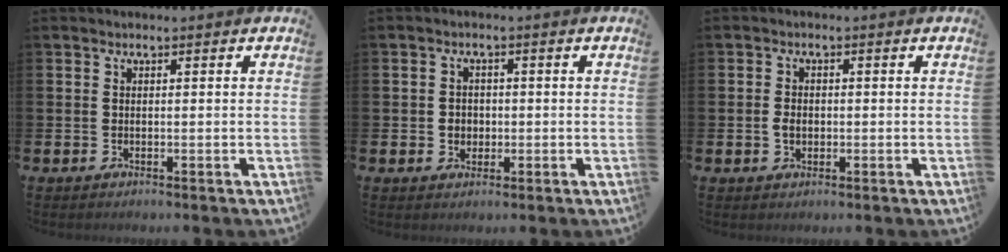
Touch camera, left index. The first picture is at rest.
{"total": 2.1, "force": [-0.1, 2.0, 0.6], "torque": [-0.001, 0.001, -0.010]}
{"total": 2.1, "force": [-0.2, 1.5, 1.4], "torque": [-0.018, 0.004, -0.007]}